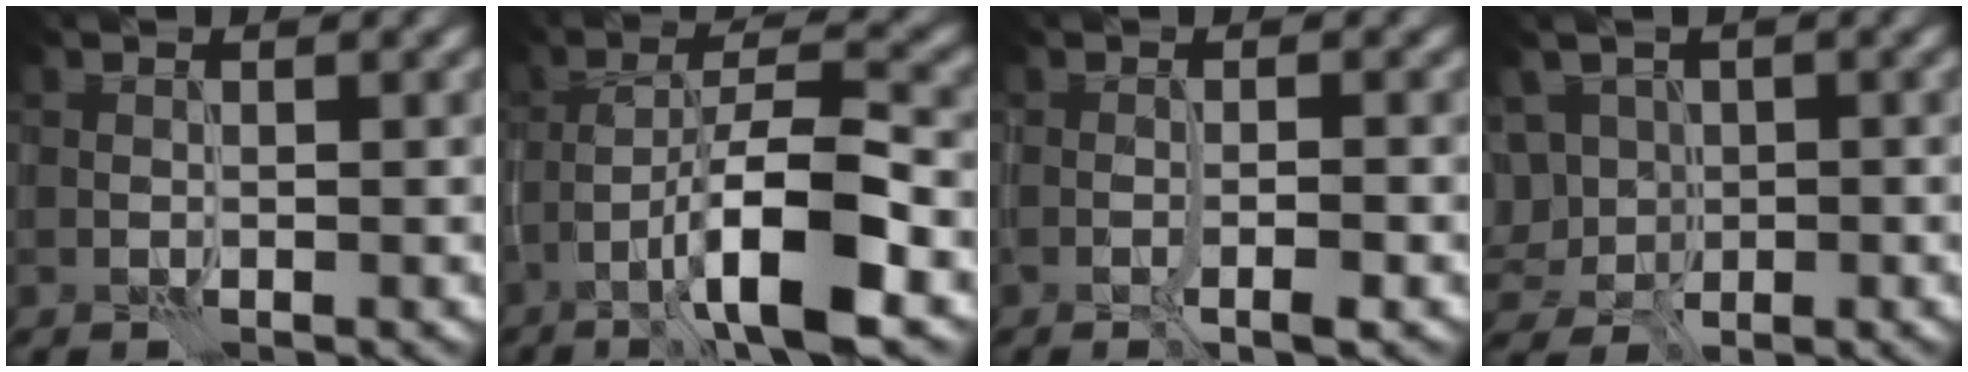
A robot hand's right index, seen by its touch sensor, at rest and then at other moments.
{"total": 8.7, "force": [-3.7, 1.8, 7.6], "torque": [-0.123, 0.016, -0.067]}
{"total": 1.9, "force": [-1.0, 0.1, 1.6], "torque": [-0.026, 0.005, -0.020]}
{"total": 4.5, "force": [0.7, 4.0, 2.0], "torque": [-0.051, 0.016, 0.008]}